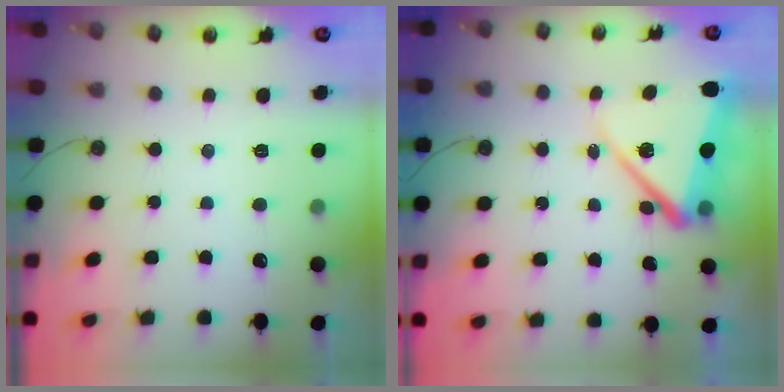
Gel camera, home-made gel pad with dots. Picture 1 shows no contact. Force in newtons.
{"total": 12.0, "press": 12.0, "slide": 0.6}